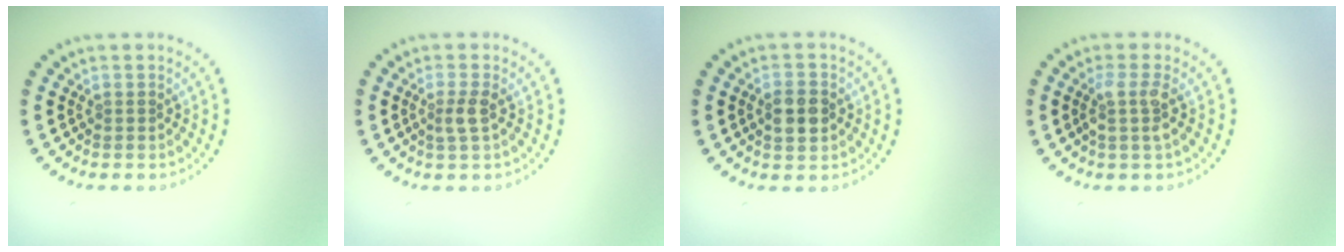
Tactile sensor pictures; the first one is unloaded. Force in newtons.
{"total": 1.7, "press": 1.4, "slide": 0.9}
{"total": 2.6, "press": 2.6, "slide": 0.3}
{"total": 2.0, "press": 1.6, "slide": 1.2}